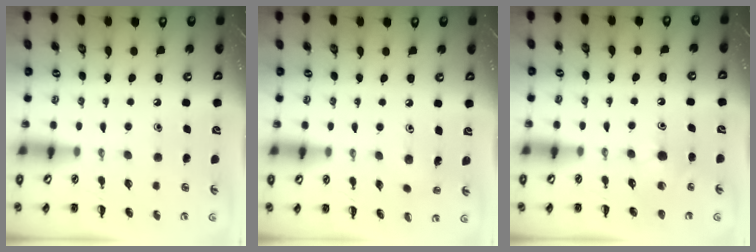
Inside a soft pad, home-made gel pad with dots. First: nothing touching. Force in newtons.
{"total": 1.8, "press": 1.7, "slide": 0.7}
{"total": 5.4, "press": 5.2, "slide": 1.4}